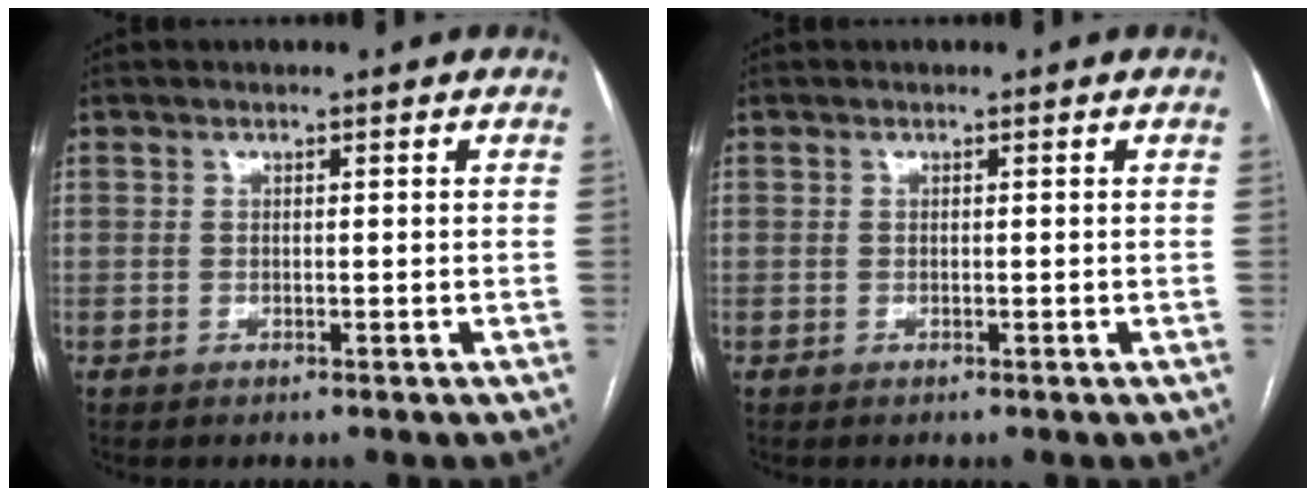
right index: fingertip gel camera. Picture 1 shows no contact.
{"total": 0.0}